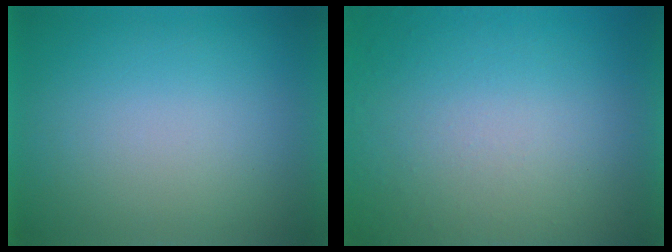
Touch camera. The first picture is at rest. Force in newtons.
{"total": 8.7}